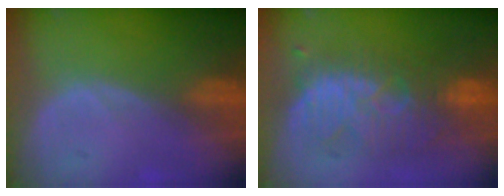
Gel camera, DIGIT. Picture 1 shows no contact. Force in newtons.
{"total": 9.1, "press": 9.1, "slide": 0.6}